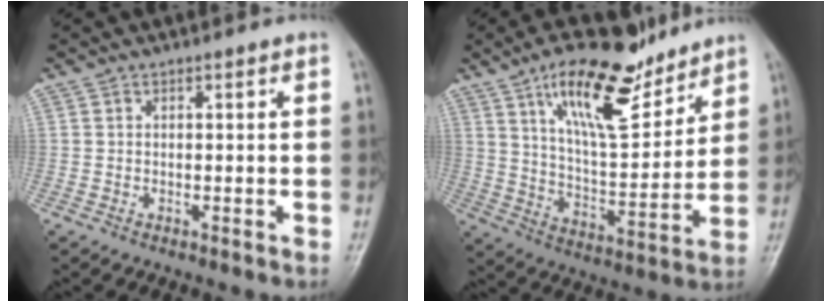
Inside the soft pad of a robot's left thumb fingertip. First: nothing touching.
{"total": 17.9, "force": [11.7, 6.3, 11.9], "torque": [-0.163, -0.064, 0.207]}